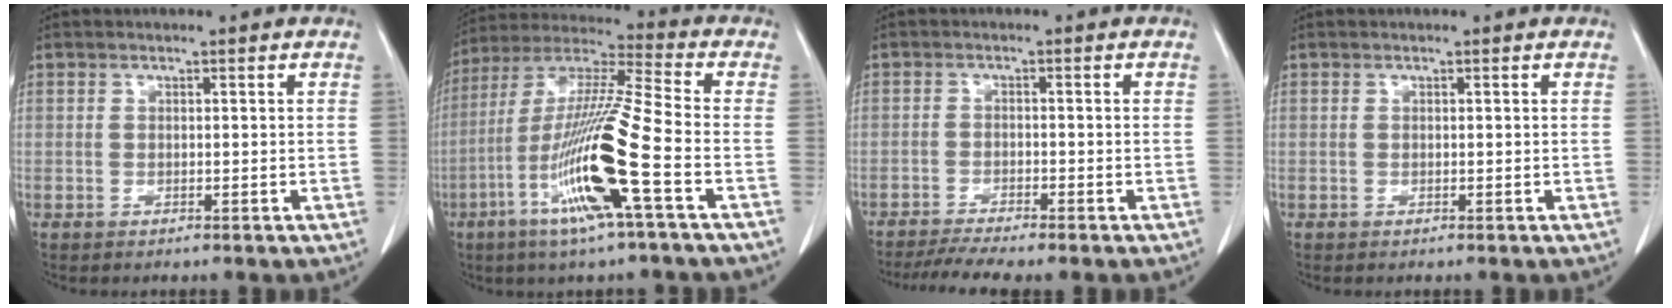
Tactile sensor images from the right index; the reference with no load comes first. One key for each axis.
{"total": 17.3, "fx": -6.3, "fy": -0.7, "fz": 16.1, "tx": -0.332, "ty": -0.020, "tz": -0.126}
{"total": 6.5, "fx": -5.7, "fy": 0.1, "fz": 3.2, "tx": -0.044, "ty": -0.009, "tz": -0.092}
{"total": 0.0}